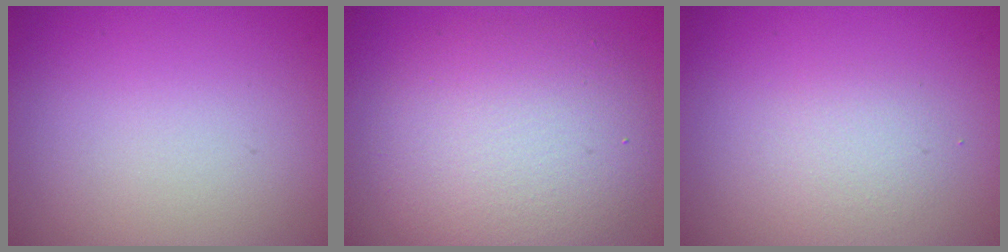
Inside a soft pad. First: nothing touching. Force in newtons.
{"total": 7.5, "press": 7.4, "slide": 0.9}
{"total": 1.7, "press": 1.7, "slide": 0.1}